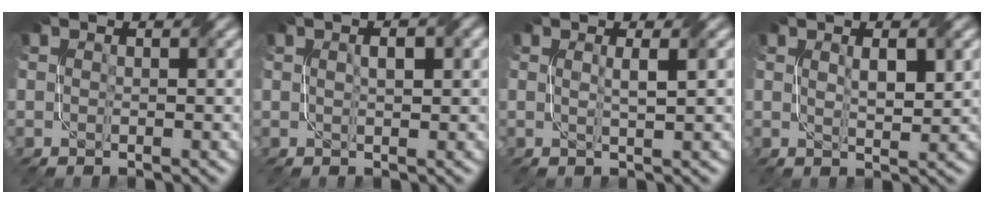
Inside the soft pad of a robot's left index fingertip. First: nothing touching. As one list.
[{"total": 2.0, "force": [0.7, 0.6, 1.7], "torque": [-0.018, -0.004, 0.008]}, {"total": 1.4, "force": [0.3, 0.2, 1.3], "torque": [-0.023, 0.004, 0.003]}, {"total": 2.4, "force": [0.8, 0.6, 2.2], "torque": [-0.042, 0.000, 0.019]}]